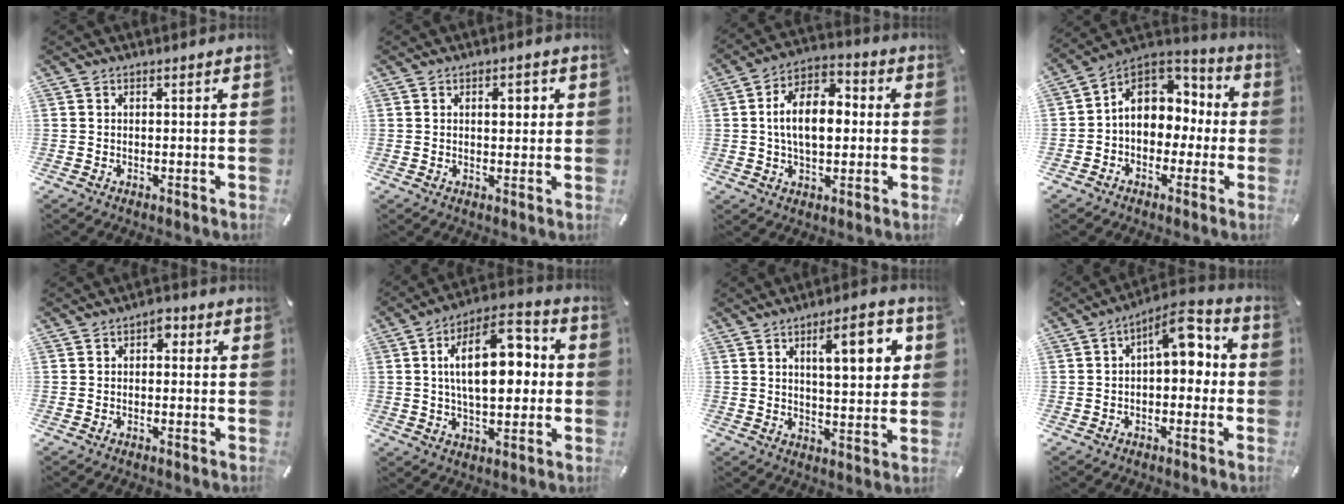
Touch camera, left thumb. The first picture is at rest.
{"total": 3.6, "force": [0.9, 2.1, 2.8], "torque": [-0.028, -0.002, 0.004]}
{"total": 11.8, "force": [0.1, 7.6, 9.1], "torque": [-0.177, 0.008, -0.003]}
{"total": 11.0, "force": [1.3, 9.4, 5.6], "torque": [-0.105, -0.004, 0.027]}
{"total": 2.1, "force": [0.0, 1.6, 1.3], "torque": [-0.020, 0.008, -0.005]}
{"total": 17.1, "force": [2.7, 9.1, 14.3], "torque": [-0.232, 0.001, 0.038]}
{"total": 12.0, "force": [4.6, 4.2, 10.2], "torque": [-0.146, -0.009, 0.067]}
{"total": 9.1, "force": [2.5, 4.6, 7.5], "torque": [-0.105, -0.019, 0.035]}